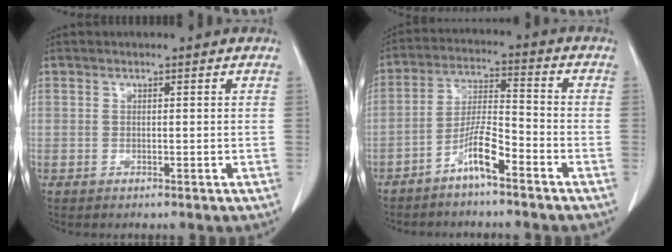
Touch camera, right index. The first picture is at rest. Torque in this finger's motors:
{"motor_torque": [0.54, -0.39, 0.18, 0.05]}